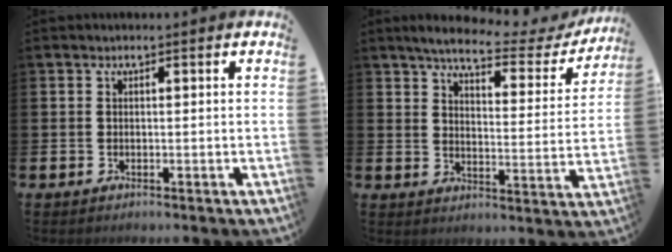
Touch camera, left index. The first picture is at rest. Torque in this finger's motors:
{"motor_torque": [0.87, -1.27, 0.36, 0.02]}